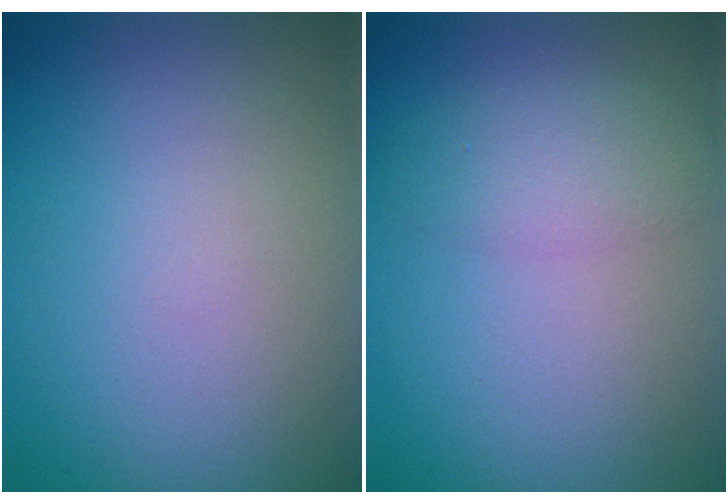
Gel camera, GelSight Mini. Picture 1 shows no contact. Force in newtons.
{"total": 2.6, "press": 2.6, "slide": 0.2}